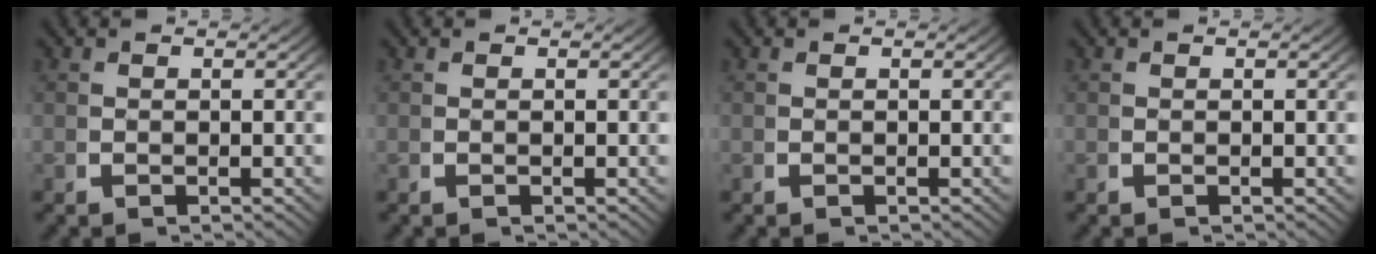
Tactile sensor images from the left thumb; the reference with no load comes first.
{"total": 0.0}
{"total": 0.0}
{"total": 0.0}